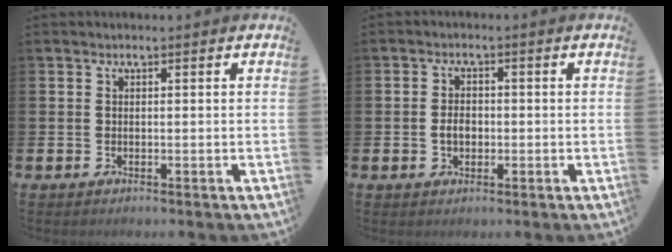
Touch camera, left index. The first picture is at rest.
{"total": 2.5, "force": [-0.4, 1.7, 1.7], "torque": [-0.021, 0.000, -0.013]}